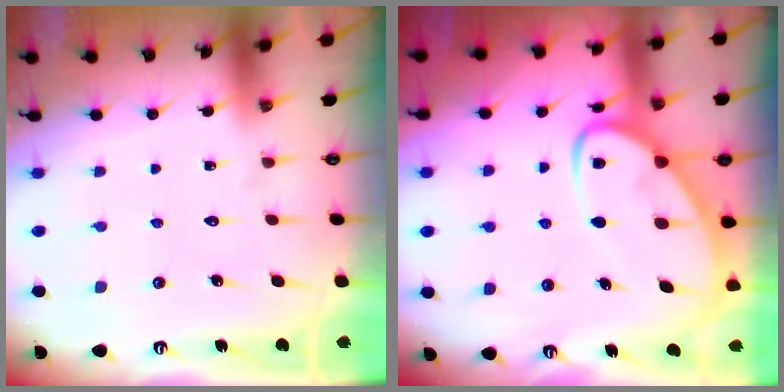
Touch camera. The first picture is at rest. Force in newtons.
{"total": 10.2, "press": 10.2, "slide": 0.9}